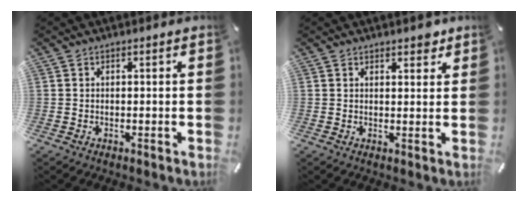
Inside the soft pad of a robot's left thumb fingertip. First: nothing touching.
{"total": 2.7, "force": [2.2, 1.3, 1.0], "torque": [-0.008, -0.009, 0.037]}